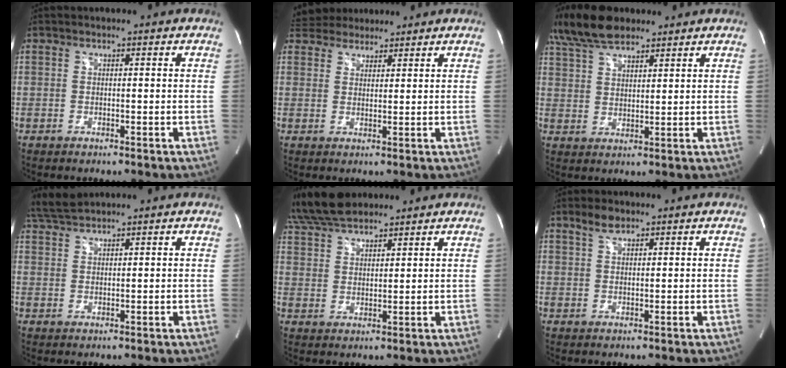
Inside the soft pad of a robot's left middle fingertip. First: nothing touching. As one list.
[{"total": 6.7, "force": [6.0, 2.6, 1.4], "torque": [-0.022, 0.032, 0.103]}, {"total": 10.0, "force": [7.9, 3.2, 5.2], "torque": [-0.110, 0.025, 0.150]}, {"total": 3.7, "force": [3.6, -0.2, 0.9], "torque": [-0.031, 0.018, 0.078]}, {"total": 11.1, "force": [9.7, 3.0, 4.7], "torque": [-0.093, 0.036, 0.182]}, {"total": 2.6, "force": [1.9, 1.0, 1.5], "torque": [-0.035, 0.008, 0.040]}]